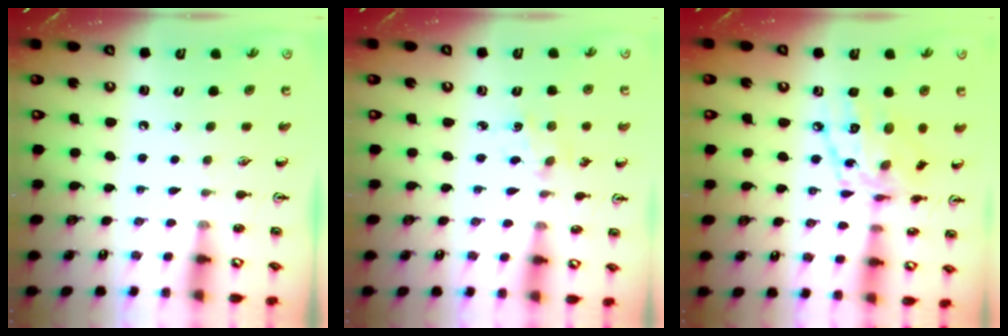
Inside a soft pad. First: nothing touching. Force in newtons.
{"total": 1.8, "press": 1.7, "slide": 0.4}
{"total": 15.7, "press": 15.7, "slide": 1.2}